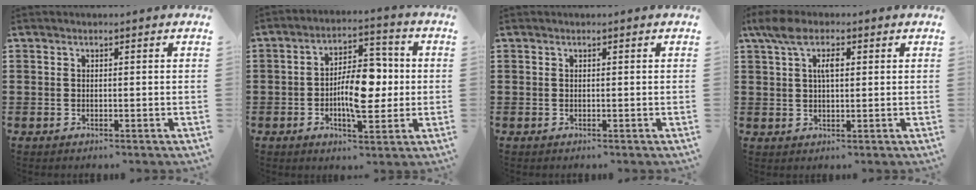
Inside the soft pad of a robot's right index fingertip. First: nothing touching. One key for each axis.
{"total": 9.5, "fx": -0.8, "fy": 4.6, "fz": 8.3, "tx": -0.125, "ty": 0.006, "tz": -0.016}
{"total": 0.0}
{"total": 5.3, "fx": 2.2, "fy": 2.4, "fz": 4.2, "tx": -0.090, "ty": 0.012, "tz": 0.037}